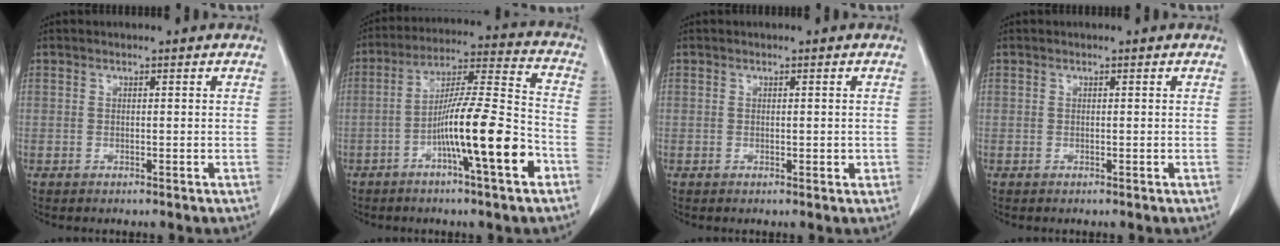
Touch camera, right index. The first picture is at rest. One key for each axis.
{"total": 14.8, "fx": -5.7, "fy": 0.5, "fz": 13.6, "tx": -0.230, "ty": 0.003, "tz": -0.098}
{"total": 1.2, "fx": -0.1, "fy": 0.7, "fz": 1.0, "tx": -0.013, "ty": 0.001, "tz": 0.003}
{"total": 0.0}